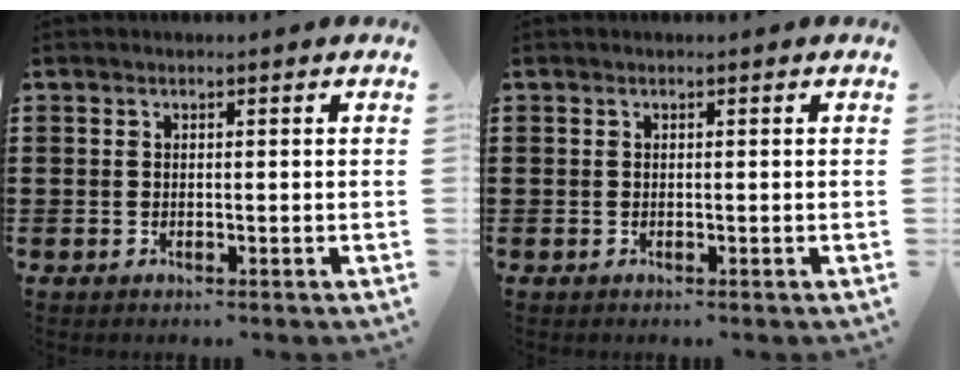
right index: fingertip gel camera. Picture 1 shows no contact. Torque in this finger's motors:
{"motor_torque": [0.07, 0.08, 0.00, 0.00]}